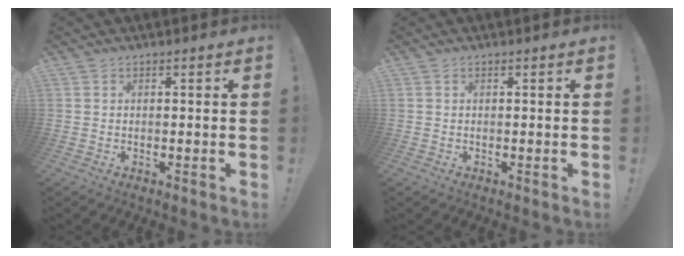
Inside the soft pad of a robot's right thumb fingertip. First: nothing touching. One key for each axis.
{"total": 0.0}